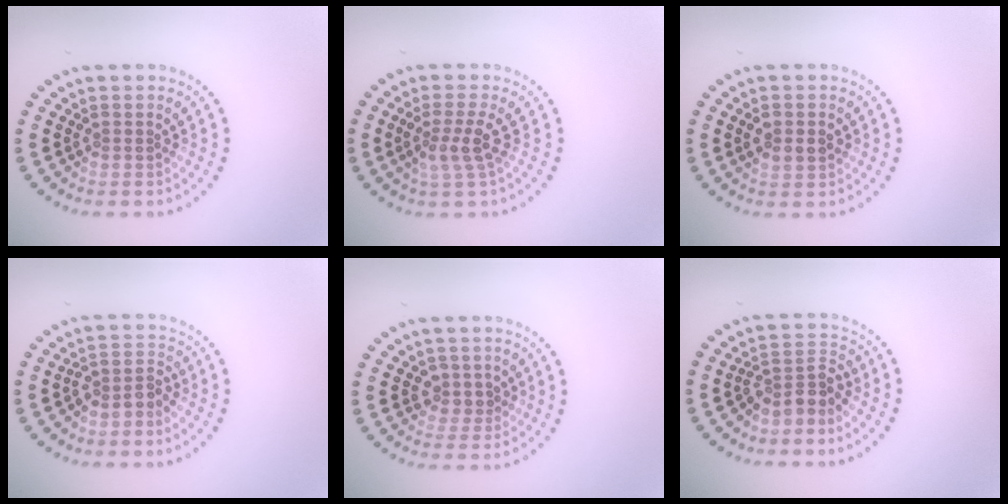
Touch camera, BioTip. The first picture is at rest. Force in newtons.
{"total": 2.4, "press": 1.9, "slide": 1.6}
{"total": 2.4, "press": 2.4, "slide": 0.1}
{"total": 2.1, "press": 1.6, "slide": 1.2}
{"total": 1.9, "press": 1.5, "slide": 1.1}
{"total": 2.8, "press": 2.1, "slide": 1.8}